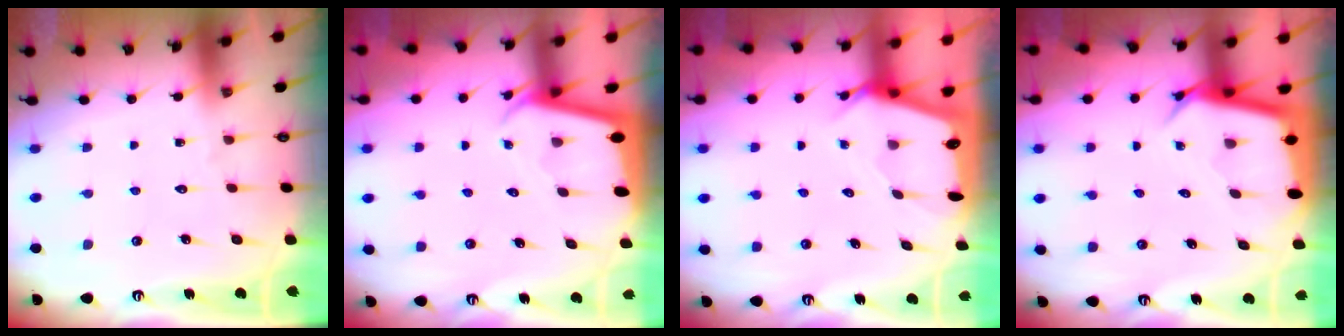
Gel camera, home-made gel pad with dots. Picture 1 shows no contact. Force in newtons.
{"total": 2.1, "press": 2.1, "slide": 0.2}
{"total": 2.4, "press": 2.4, "slide": 0.2}
{"total": 4.6, "press": 4.5, "slide": 0.3}